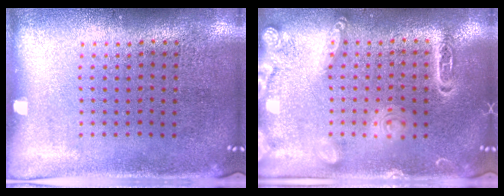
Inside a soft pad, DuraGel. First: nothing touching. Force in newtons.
{"total": 1.9, "press": 1.8, "slide": 0.4}